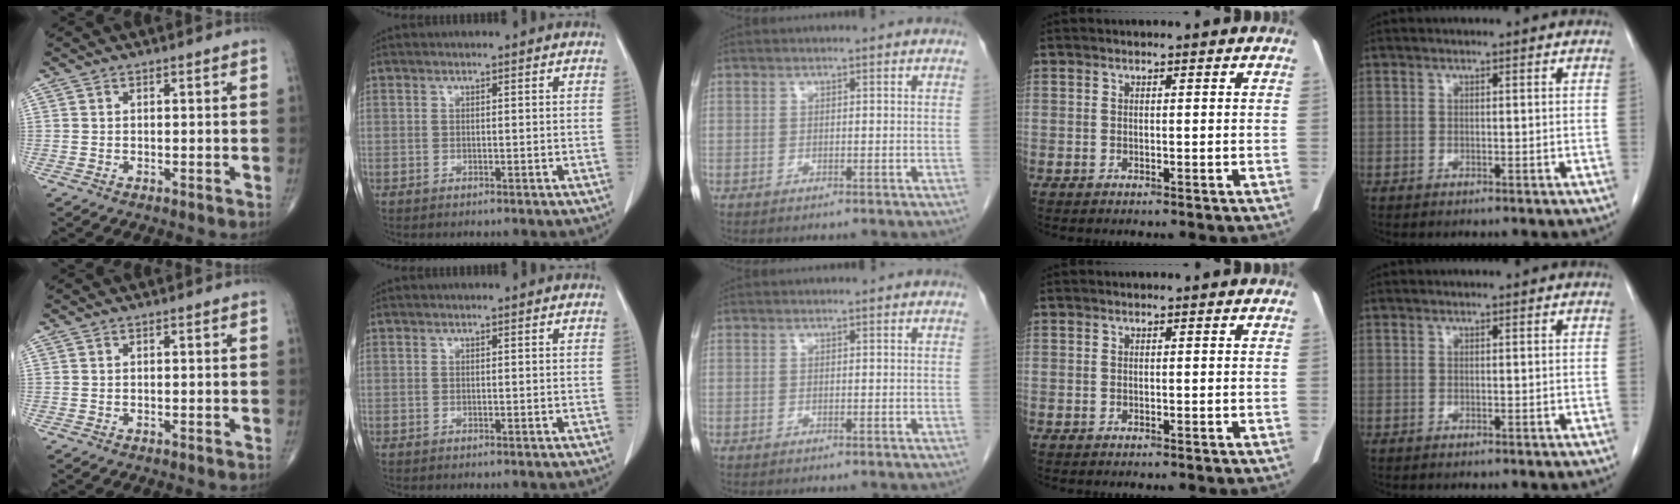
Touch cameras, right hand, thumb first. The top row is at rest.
{}